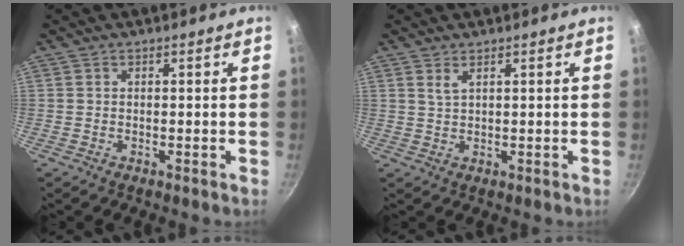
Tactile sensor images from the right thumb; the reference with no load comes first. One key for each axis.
{"total": 1.6, "fx": 1.0, "fy": 0.4, "fz": 1.2, "tx": -0.026, "ty": -0.004, "tz": 0.027}